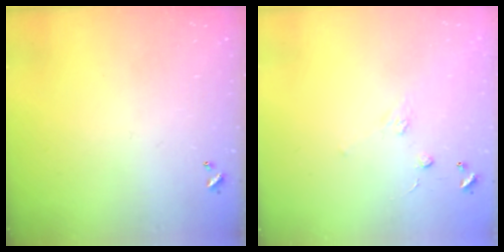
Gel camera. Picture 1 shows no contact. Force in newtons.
{"total": 2.5, "press": 2.3, "slide": 1.0}